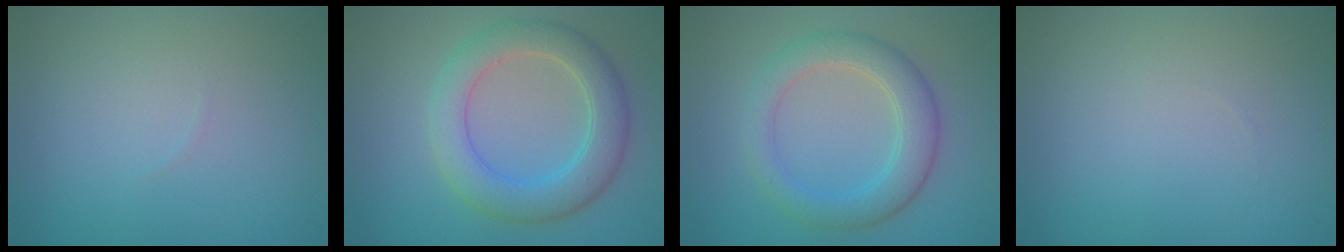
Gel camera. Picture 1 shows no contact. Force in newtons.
{"total": 5.3, "press": 5.2, "slide": 0.4}
{"total": 4.4, "press": 4.4, "slide": 0.1}
{"total": 0.0}